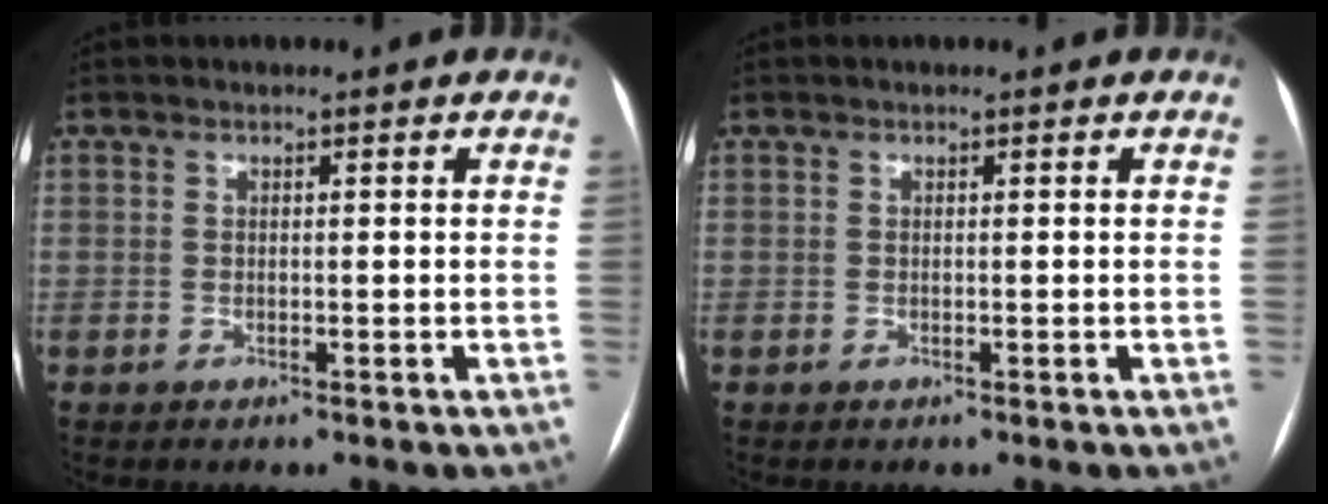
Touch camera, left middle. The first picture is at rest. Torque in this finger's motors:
{"motor_torque": [-0.01, 0.00, 0.00, 0.00]}